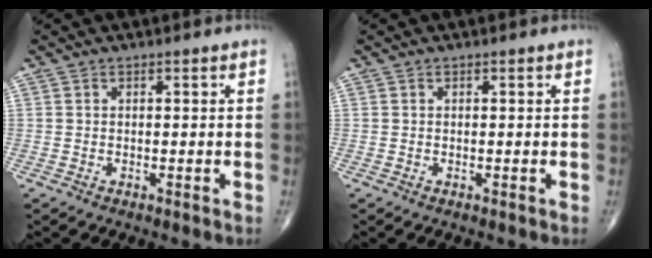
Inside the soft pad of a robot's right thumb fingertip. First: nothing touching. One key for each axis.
{"total": 0.0}